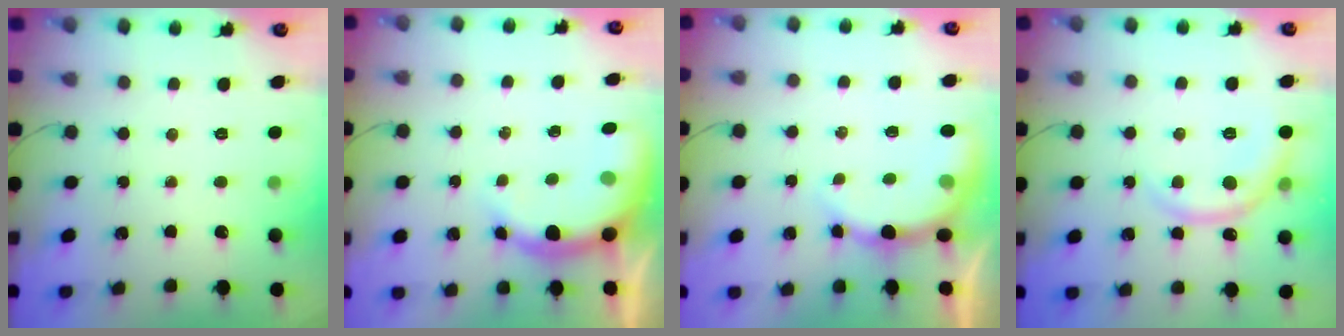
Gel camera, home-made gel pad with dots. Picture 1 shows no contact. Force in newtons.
{"total": 8.2, "press": 8.2, "slide": 1.0}
{"total": 8.3, "press": 8.2, "slide": 1.4}
{"total": 6.7, "press": 6.6, "slide": 1.0}